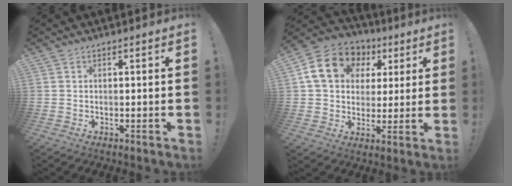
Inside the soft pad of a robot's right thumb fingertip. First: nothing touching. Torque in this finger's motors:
{"motor_torque": [0.33, 0.54, 0.92, 0.30, 0.07]}